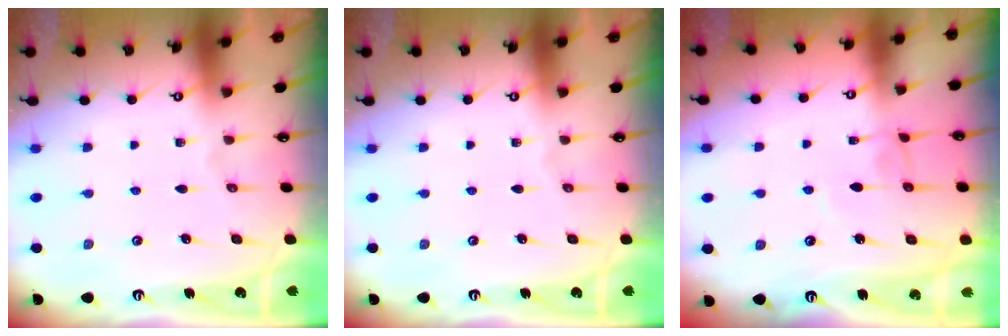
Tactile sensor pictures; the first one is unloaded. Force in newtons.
{"total": 0.0}
{"total": 2.8, "press": 2.8, "slide": 0.1}